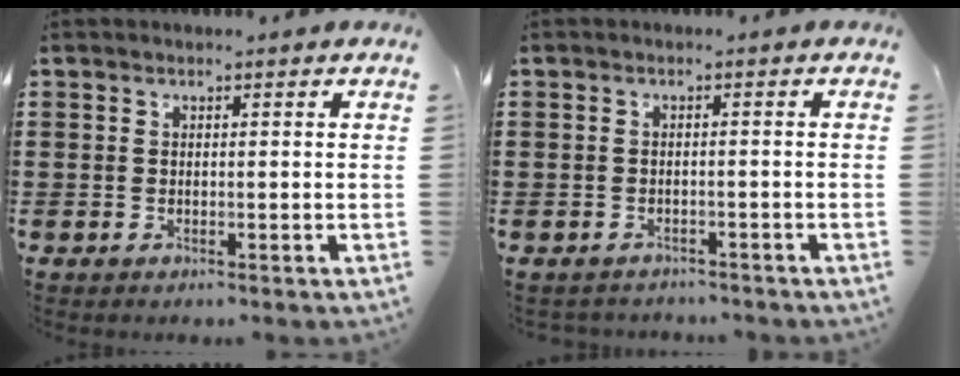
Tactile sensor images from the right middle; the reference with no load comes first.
{"total": 1.1, "force": [-1.1, 0.2, -0.1], "torque": [-0.004, 0.001, -0.025]}